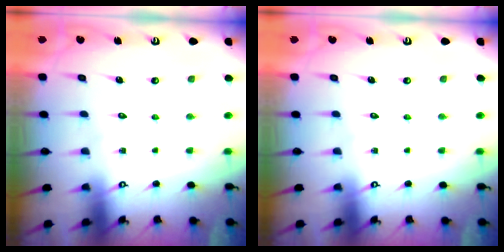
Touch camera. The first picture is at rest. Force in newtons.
{"total": 0.0}